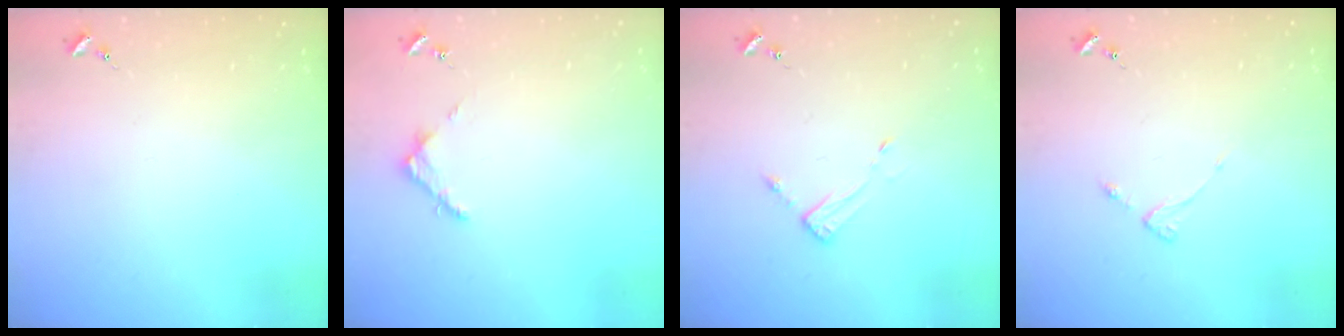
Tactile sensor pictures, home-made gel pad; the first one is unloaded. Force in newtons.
{"total": 3.6, "press": 3.6, "slide": 0.3}
{"total": 3.7, "press": 3.7, "slide": 0.1}
{"total": 2.8, "press": 2.7, "slide": 0.5}